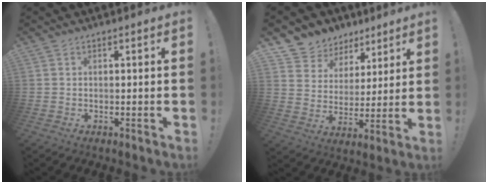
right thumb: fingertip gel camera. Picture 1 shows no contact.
{"total": 8.9, "force": [5.6, 6.8, 1.1], "torque": [-0.016, -0.048, 0.112]}